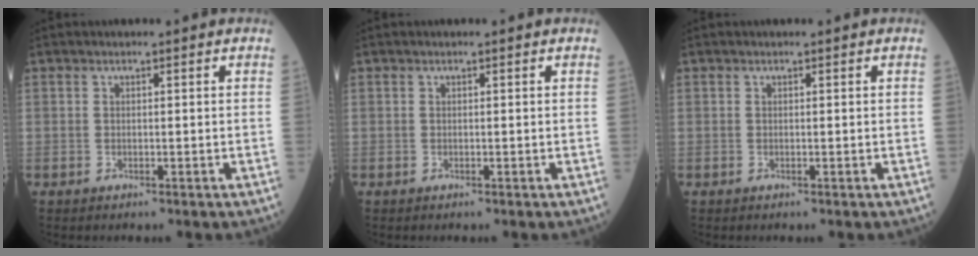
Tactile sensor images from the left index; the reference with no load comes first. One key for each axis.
{"total": 0.0}
{"total": 0.0}